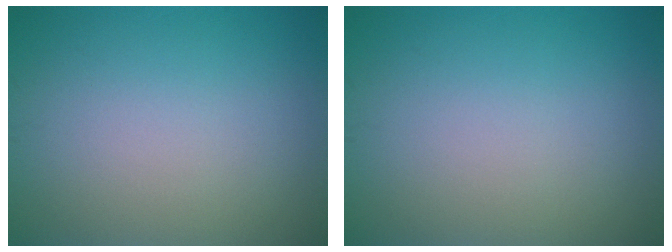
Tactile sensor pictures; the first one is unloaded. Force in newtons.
{"total": 0.0}